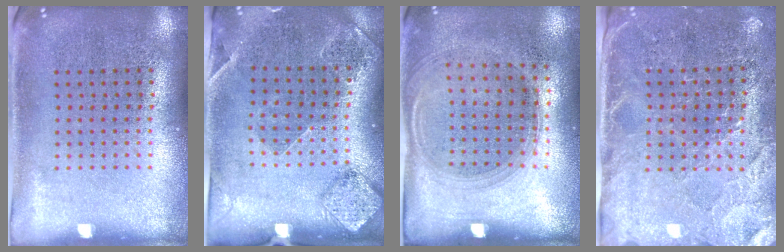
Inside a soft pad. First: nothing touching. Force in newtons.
{"total": 1.6, "press": 1.5, "slide": 0.5}
{"total": 1.4, "press": 1.2, "slide": 0.7}
{"total": 3.1, "press": 2.8, "slide": 1.2}